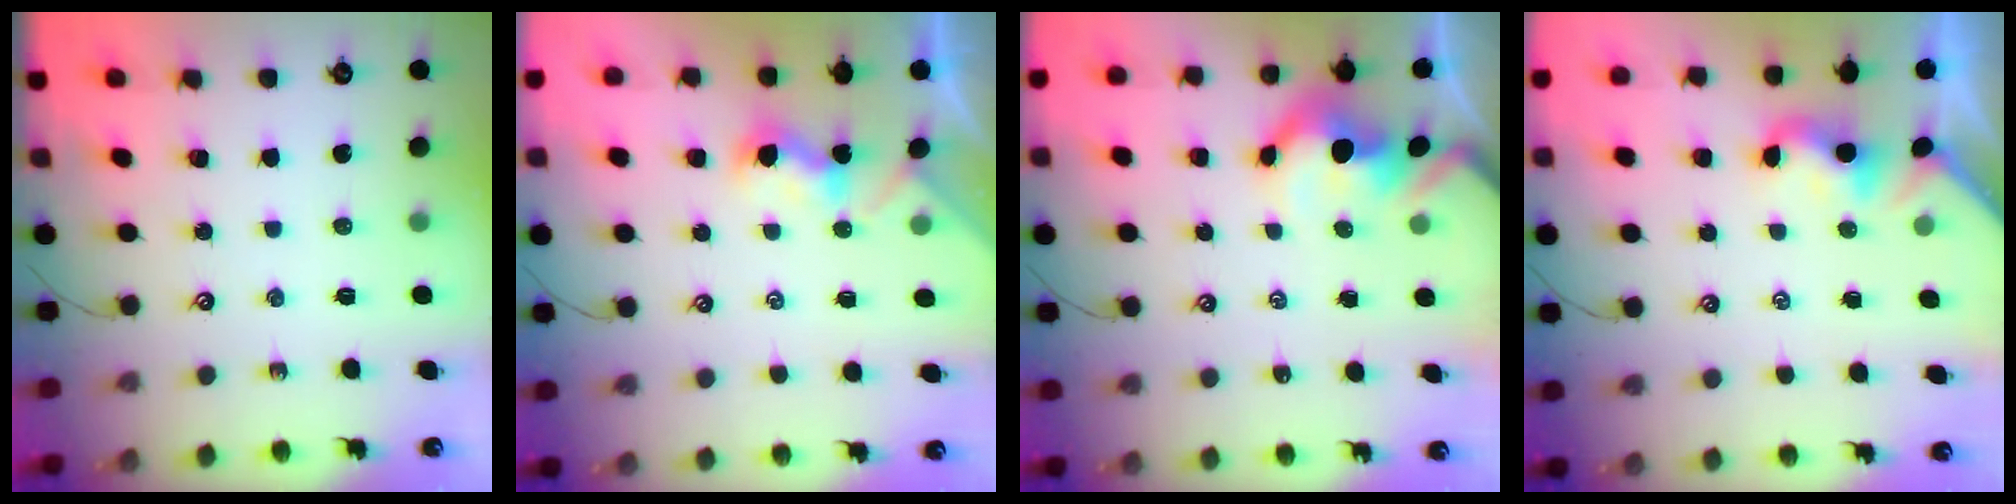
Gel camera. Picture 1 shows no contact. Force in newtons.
{"total": 1.0, "press": 1.0, "slide": 0.4}
{"total": 5.4, "press": 5.4, "slide": 0.8}
{"total": 1.8, "press": 1.8, "slide": 0.5}